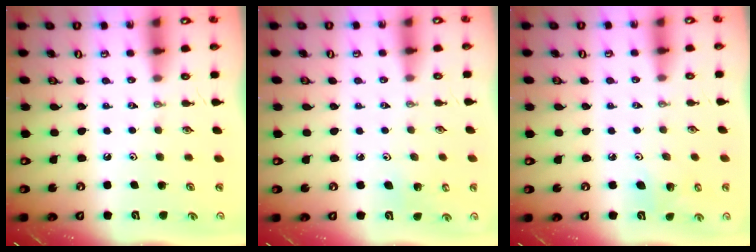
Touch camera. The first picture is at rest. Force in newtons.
{"total": 3.5, "press": 3.2, "slide": 1.3}
{"total": 5.0, "press": 4.5, "slide": 2.2}